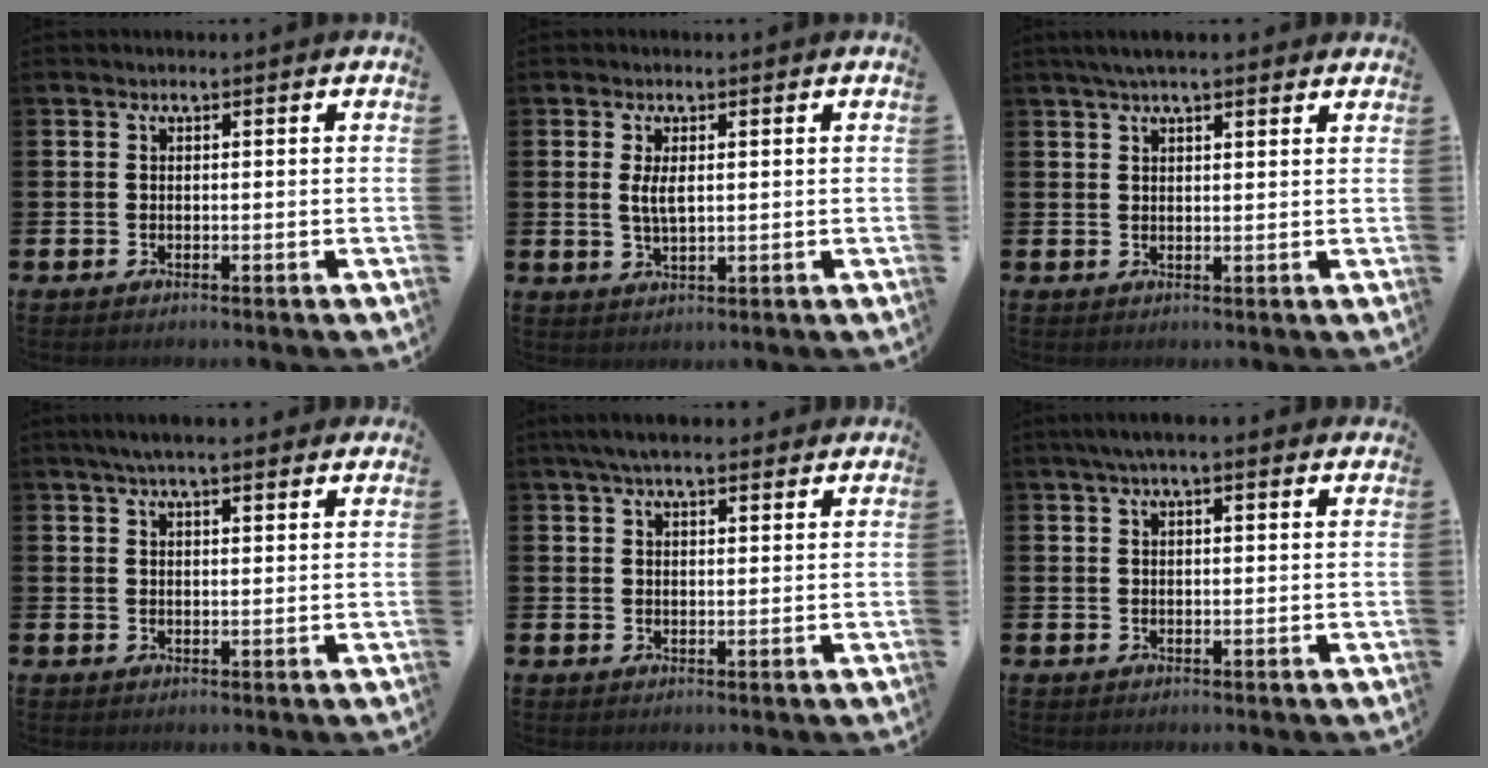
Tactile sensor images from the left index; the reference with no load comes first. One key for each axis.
{"total": 2.8, "fx": 0.7, "fy": 1.0, "fz": 2.6, "tx": -0.047, "ty": 0.002, "tz": 0.009}
{"total": 3.7, "fx": 3.1, "fy": 0.8, "fz": 1.9, "tx": -0.043, "ty": 0.000, "tz": 0.057}
{"total": 4.5, "fx": 3.9, "fy": 0.7, "fz": 2.0, "tx": -0.047, "ty": -0.005, "tz": 0.071}
{"total": 4.5, "fx": 4.0, "fy": 1.1, "fz": 1.9, "tx": -0.046, "ty": -0.005, "tz": 0.073}
{"total": 3.4, "fx": 2.7, "fy": 0.6, "fz": 2.0, "tx": -0.035, "ty": -0.001, "tz": 0.046}